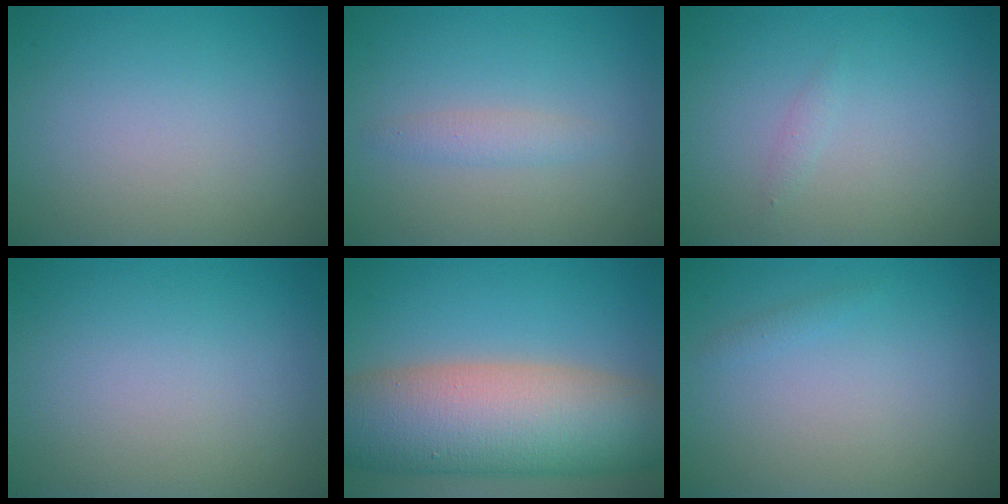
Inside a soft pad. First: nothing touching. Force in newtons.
{"total": 1.4, "press": 1.4, "slide": 0.0}
{"total": 0.6, "press": 0.6, "slide": 0.0}
{"total": 0.0}
{"total": 13.1, "press": 13.1, "slide": 0.7}
{"total": 0.6, "press": 0.6, "slide": 0.0}